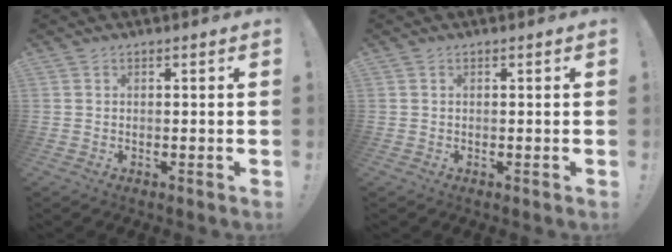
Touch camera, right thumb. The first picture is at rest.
{"total": 0.0}